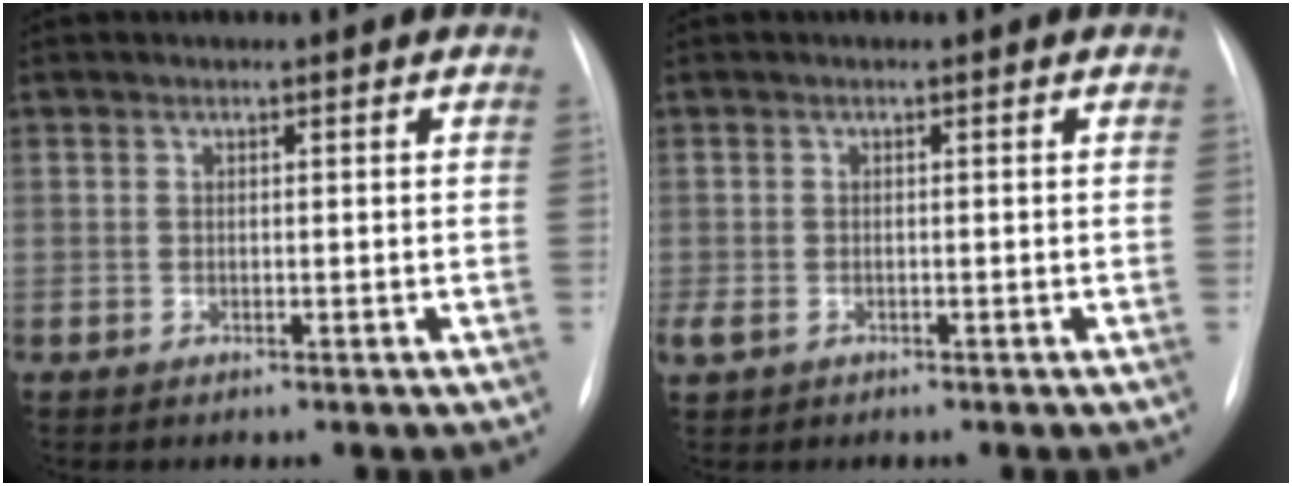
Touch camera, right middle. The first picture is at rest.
{"total": 2.1, "force": [-0.8, 1.4, 1.3], "torque": [-0.033, -0.002, -0.008]}